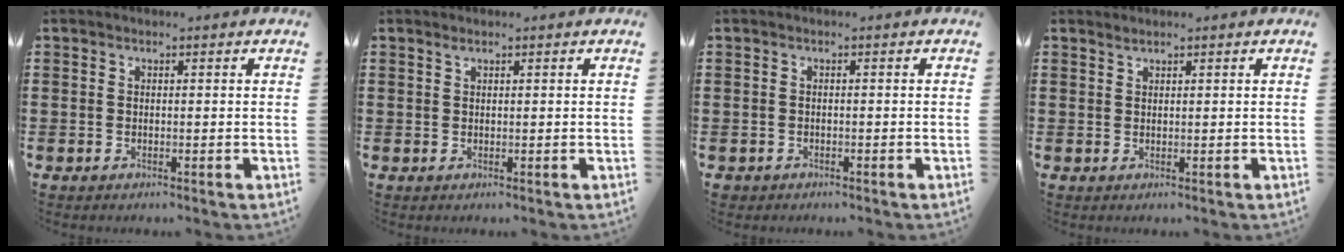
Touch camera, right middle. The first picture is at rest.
{"total": 0.7, "force": [0.6, 0.0, 0.4], "torque": [-0.009, -0.002, 0.012]}
{"total": 0.8, "force": [-0.7, 0.4, -0.1], "torque": [0.002, 0.002, -0.017]}
{"total": 1.0, "force": [1.0, -0.1, 0.1], "torque": [-0.004, -0.003, 0.019]}